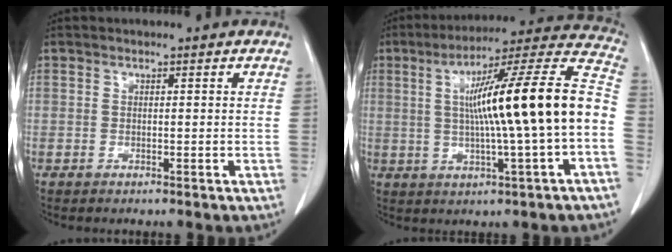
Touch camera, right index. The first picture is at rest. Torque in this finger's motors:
{"motor_torque": [1.48, -0.66, 0.56, 0.21]}